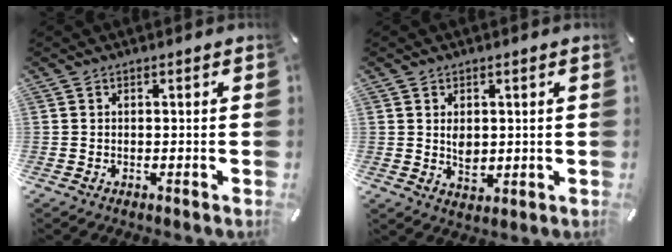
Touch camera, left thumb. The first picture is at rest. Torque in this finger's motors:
{"motor_torque": [0.82, 0.90, 0.25, -0.29, 0.04]}